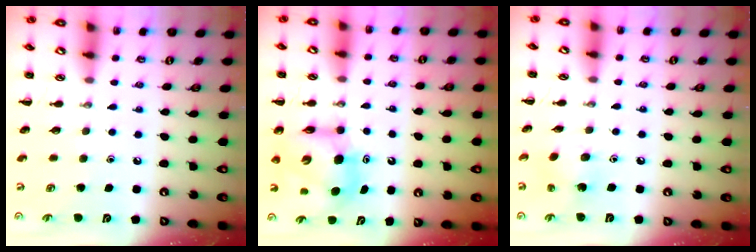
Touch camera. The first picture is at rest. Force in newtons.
{"total": 8.6, "press": 8.2, "slide": 2.5}
{"total": 2.5, "press": 2.5, "slide": 0.6}